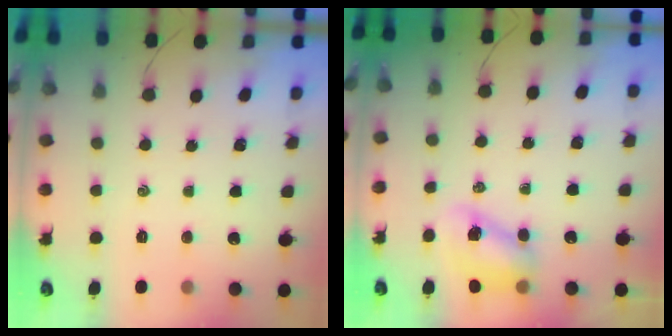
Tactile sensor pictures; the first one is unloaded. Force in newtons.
{"total": 8.1, "press": 8.0, "slide": 1.1}